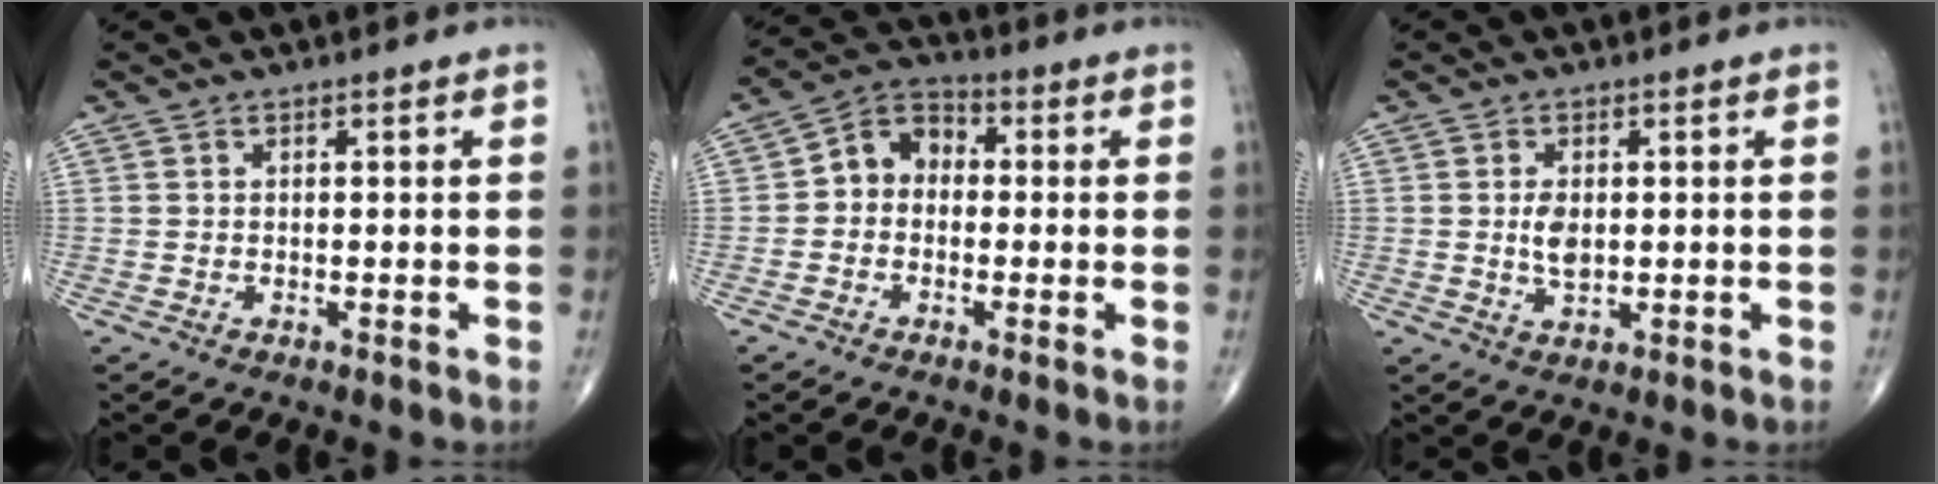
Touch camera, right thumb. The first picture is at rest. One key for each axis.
{"total": 6.9, "fx": -0.4, "fy": 5.5, "fz": 4.0, "tx": -0.042, "ty": 0.027, "tz": -0.027}
{"total": 3.7, "fx": 0.2, "fy": 2.1, "fz": 3.1, "tx": -0.054, "ty": -0.005, "tz": 0.005}